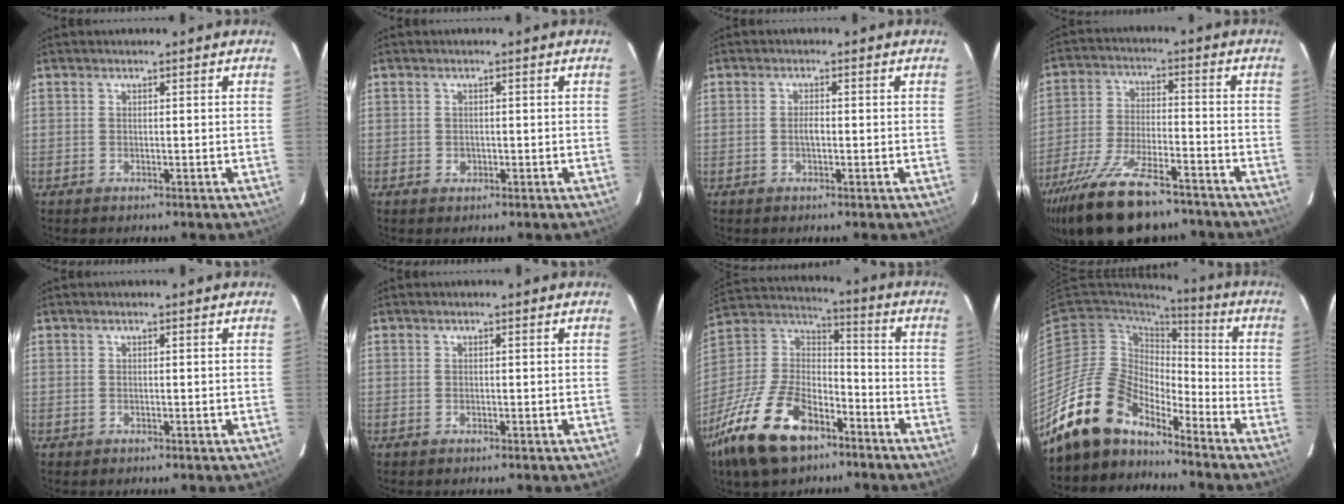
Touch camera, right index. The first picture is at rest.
{"total": 1.1, "force": [-0.2, 1.1, 0.3], "torque": [-0.003, 0.001, -0.001]}
{"total": 1.6, "force": [-0.3, 0.7, 1.4], "torque": [-0.027, 0.002, -0.007]}
{"total": 20.2, "force": [-15.9, 6.5, 10.6], "torque": [-0.216, -0.036, -0.257]}
{"total": 0.0}
{"total": 0.0}
{"total": 21.6, "force": [-12.8, 11.1, 13.4], "torque": [-0.296, -0.004, -0.227]}
{"total": 15.5, "force": [-13.4, 6.1, 4.9], "torque": [-0.101, 0.009, -0.254]}